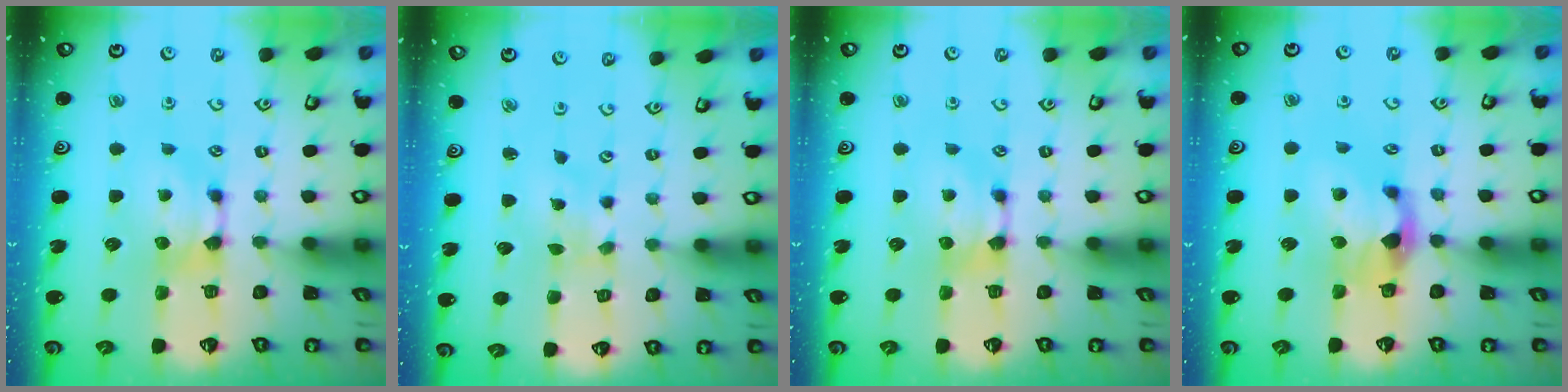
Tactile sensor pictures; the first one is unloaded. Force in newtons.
{"total": 3.7, "press": 3.6, "slide": 0.8}
{"total": 0.0}
{"total": 2.5, "press": 2.1, "slide": 1.4}